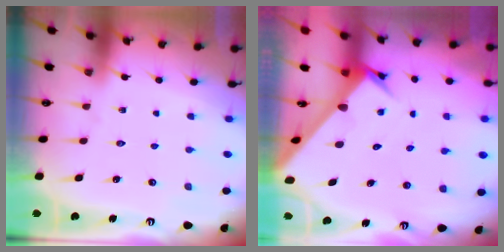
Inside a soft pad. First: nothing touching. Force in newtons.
{"total": 3.0, "press": 3.0, "slide": 0.3}